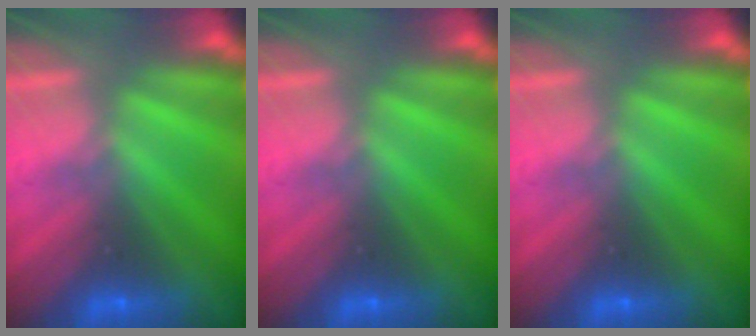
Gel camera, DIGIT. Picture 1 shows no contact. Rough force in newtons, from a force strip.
{"total": 0.0}
{"total": 0.0}